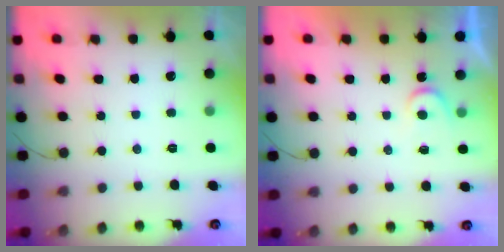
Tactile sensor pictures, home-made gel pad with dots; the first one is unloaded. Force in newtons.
{"total": 3.7, "press": 3.6, "slide": 0.4}